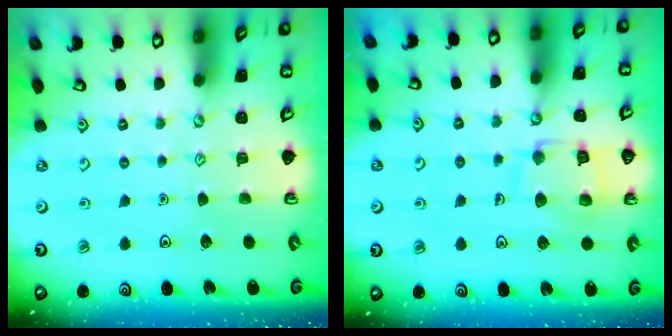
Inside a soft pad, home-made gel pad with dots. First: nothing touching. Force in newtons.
{"total": 11.8, "press": 11.8, "slide": 1.0}